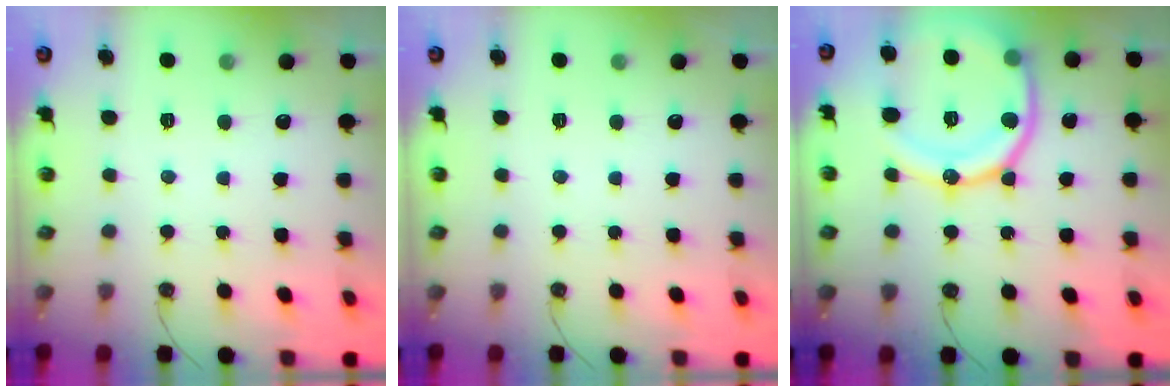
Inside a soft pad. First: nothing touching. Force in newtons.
{"total": 0.0}
{"total": 20.7, "press": 20.5, "slide": 2.4}